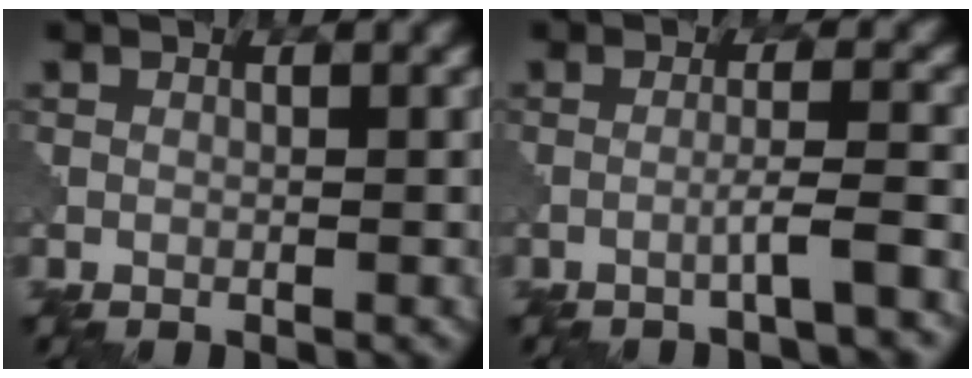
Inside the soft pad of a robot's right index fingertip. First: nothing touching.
{"total": 2.3, "force": [-1.3, -0.1, 1.8], "torque": [-0.021, 0.016, -0.031]}